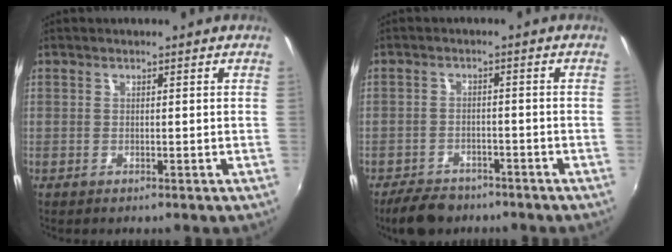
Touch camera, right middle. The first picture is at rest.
{"total": 7.3, "force": [-5.9, 3.5, 2.5], "torque": [-0.070, -0.002, -0.093]}